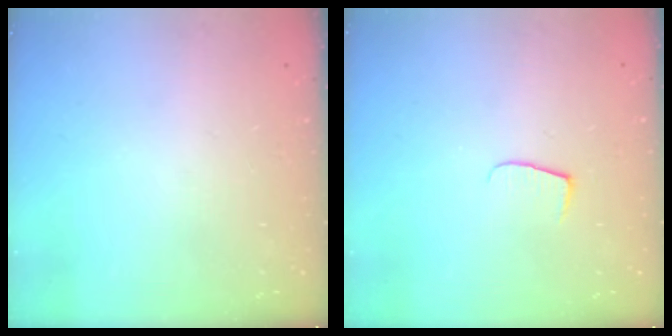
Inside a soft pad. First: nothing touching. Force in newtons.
{"total": 5.3, "press": 5.2, "slide": 0.4}